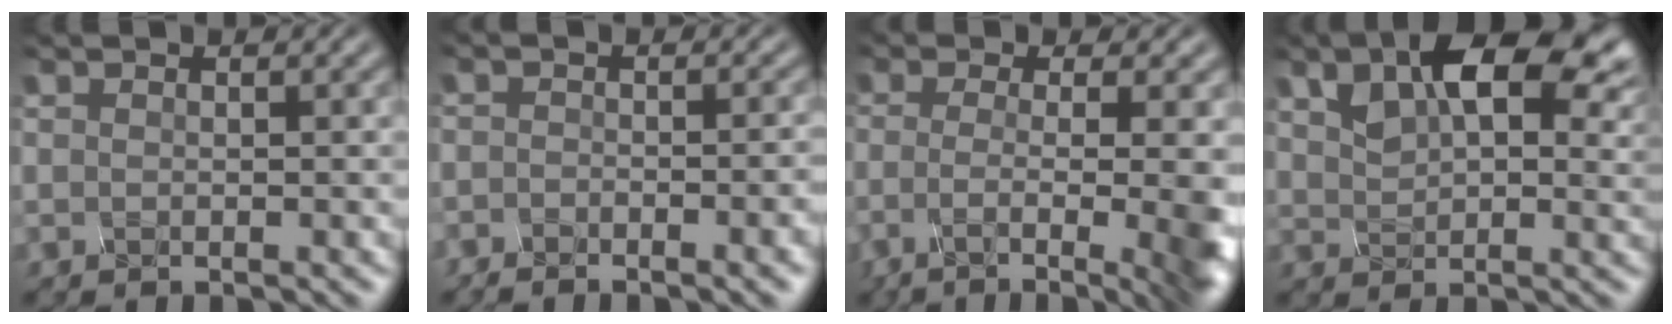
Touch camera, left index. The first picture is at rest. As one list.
[{"total": 4.1, "force": [-3.7, 0.6, 1.6], "torque": [-0.008, 0.003, -0.028]}, {"total": 9.7, "force": [-2.1, 3.4, 8.8], "torque": [-0.091, 0.006, -0.019]}, {"total": 9.0, "force": [3.5, 4.5, 6.9], "torque": [-0.130, 0.013, 0.082]}]